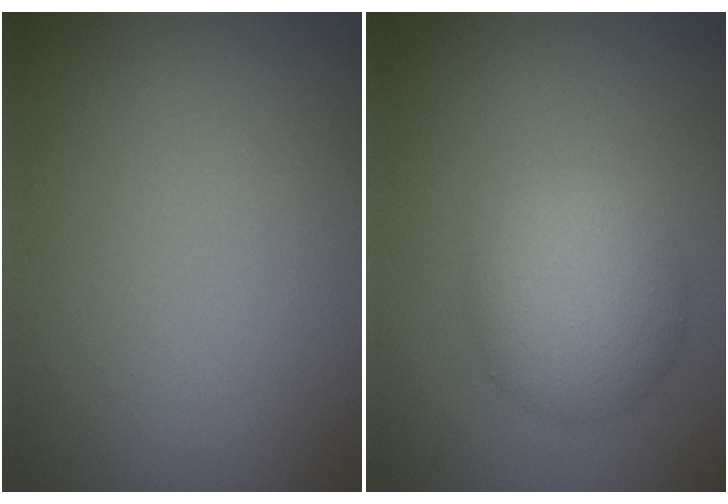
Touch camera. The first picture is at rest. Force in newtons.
{"total": 5.1, "press": 5.1, "slide": 0.2}